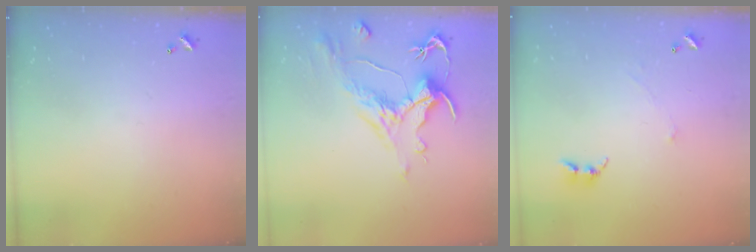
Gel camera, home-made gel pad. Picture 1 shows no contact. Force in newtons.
{"total": 1.6, "press": 0.7, "slide": 1.4}
{"total": 0.7, "press": 0.6, "slide": 0.5}